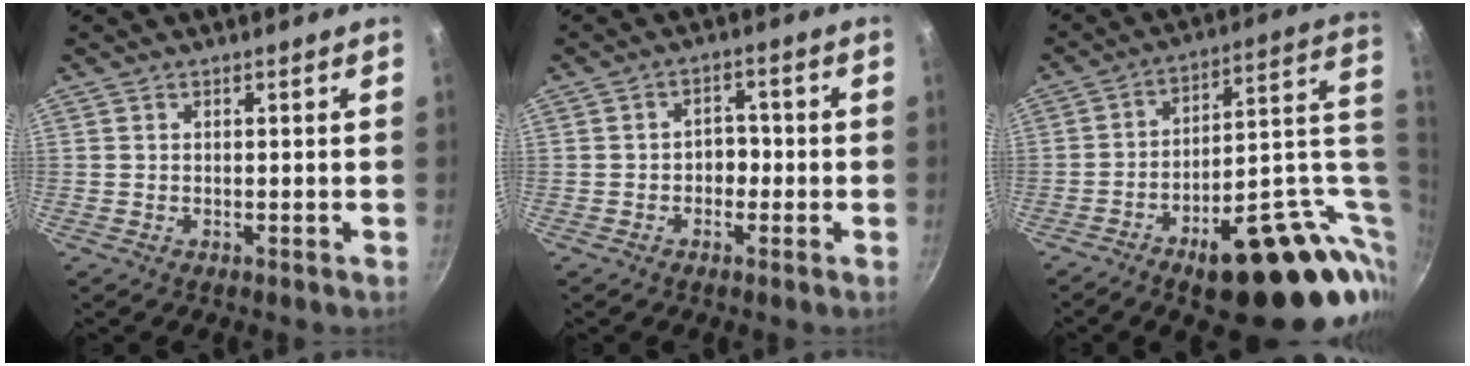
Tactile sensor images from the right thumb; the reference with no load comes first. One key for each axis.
{"total": 3.7, "fx": -0.9, "fy": 2.8, "fz": 2.1, "tx": -0.009, "ty": 0.016, "tz": -0.023}
{"total": 28.1, "fx": -9.5, "fy": 10.1, "fz": 24.4, "tx": -0.241, "ty": 0.066, "tz": -0.126}